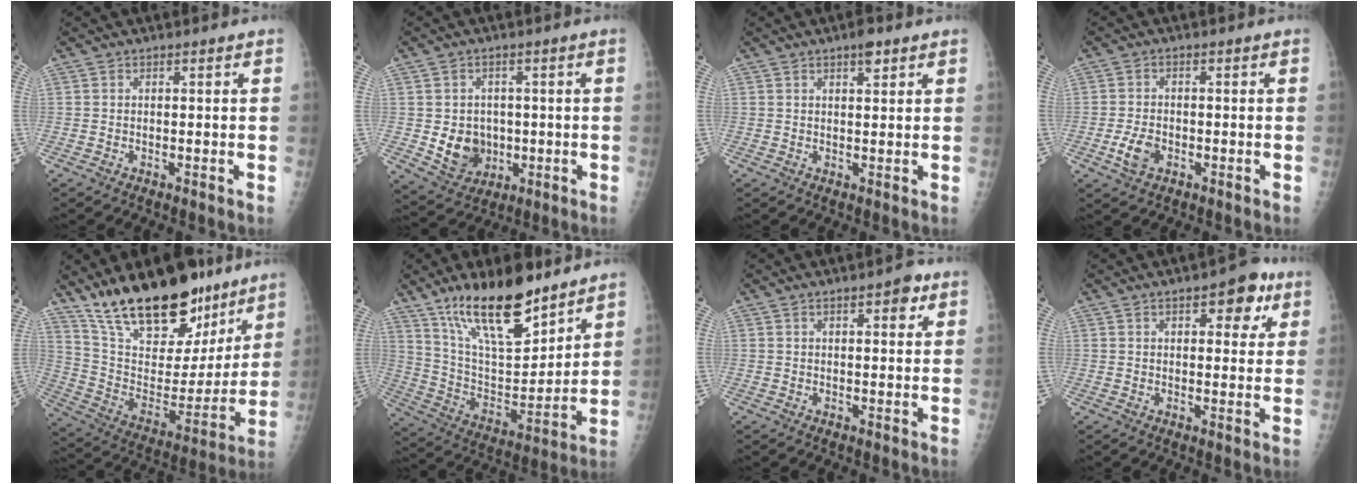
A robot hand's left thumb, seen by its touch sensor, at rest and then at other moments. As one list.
[{"total": 8.0, "force": [-0.7, 6.8, 4.1], "torque": [-0.032, -0.001, 0.006]}, {"total": 2.9, "force": [1.8, 1.0, 2.0], "torque": [-0.024, -0.007, 0.025]}, {"total": 4.2, "force": [-1.5, 2.7, 2.8], "torque": [-0.053, 0.005, -0.027]}, {"total": 27.0, "force": [19.4, 11.2, 15.1], "torque": [-0.207, -0.082, 0.323]}, {"total": 21.3, "force": [14.9, 7.5, 13.2], "torque": [-0.191, -0.077, 0.270]}, {"total": 3.9, "force": [2.1, 1.4, 3.0], "torque": [-0.030, -0.006, 0.025]}, {"total": 8.1, "force": [4.0, 3.8, 5.9], "torque": [-0.044, -0.011, 0.045]}]